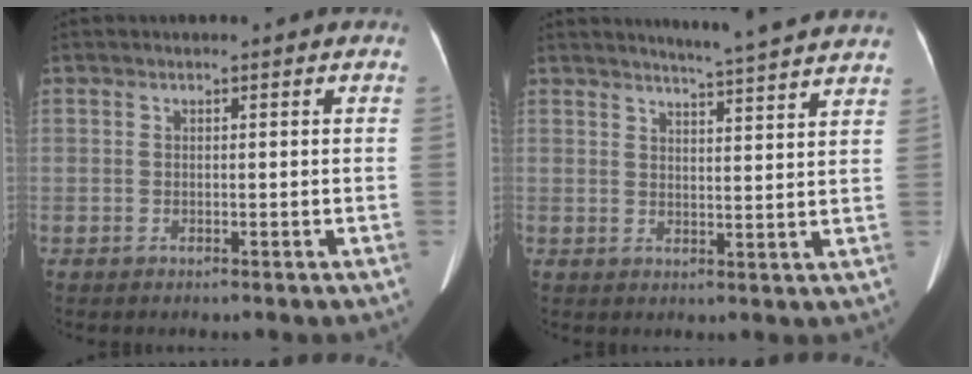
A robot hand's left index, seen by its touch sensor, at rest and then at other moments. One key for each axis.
{"total": 10.2, "fx": 9.6, "fy": -0.9, "fz": 3.3, "tx": -0.053, "ty": -0.007, "tz": 0.111}